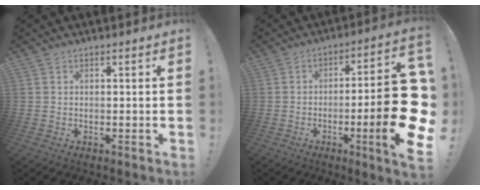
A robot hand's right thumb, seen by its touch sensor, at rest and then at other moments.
{"total": 21.4, "force": [-3.7, 3.9, 20.7], "torque": [-0.290, 0.010, -0.050]}